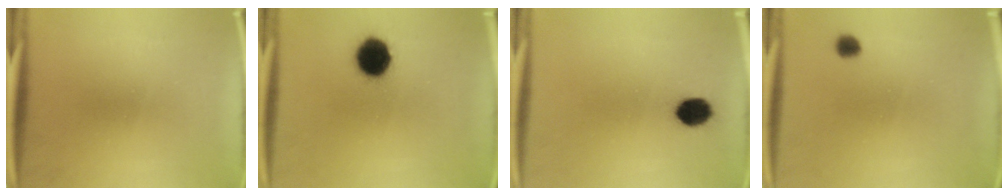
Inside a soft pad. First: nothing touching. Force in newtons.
{"total": 10.4}
{"total": 5.7}
{"total": 1.9}